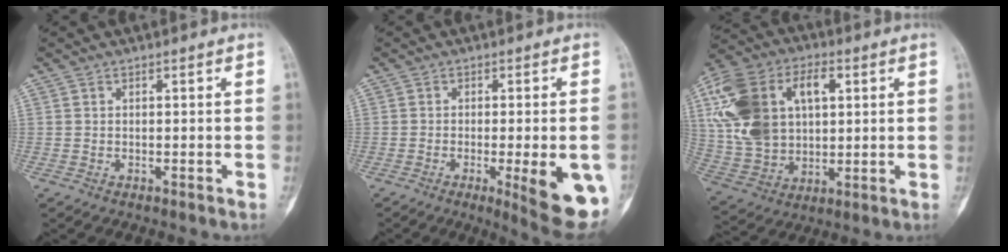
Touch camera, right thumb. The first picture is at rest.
{"total": 12.5, "force": [-3.9, 2.8, 11.5], "torque": [-0.119, -0.011, -0.041]}
{"total": 21.3, "force": [5.2, 14.2, 14.9], "torque": [-0.287, 0.011, 0.097]}